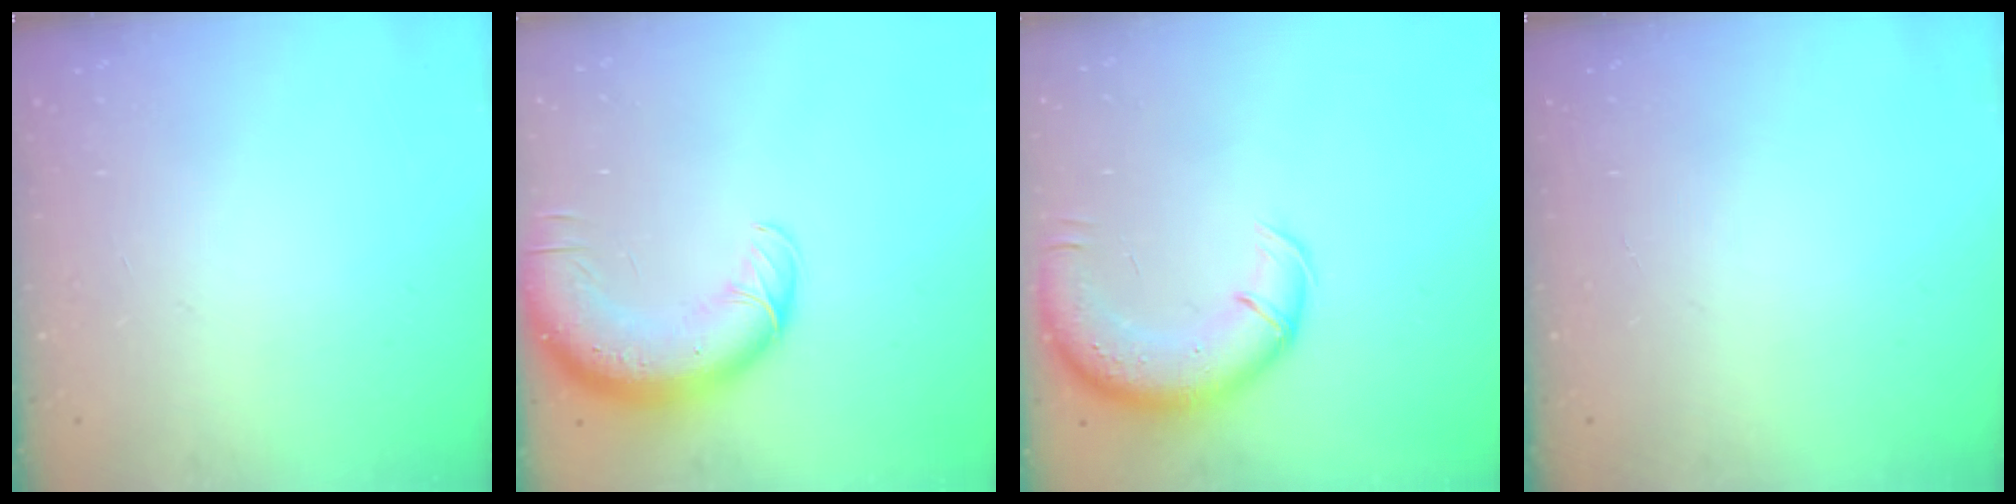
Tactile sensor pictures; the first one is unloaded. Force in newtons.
{"total": 13.5, "press": 13.0, "slide": 3.6}
{"total": 13.4, "press": 12.9, "slide": 3.5}
{"total": 0.0}